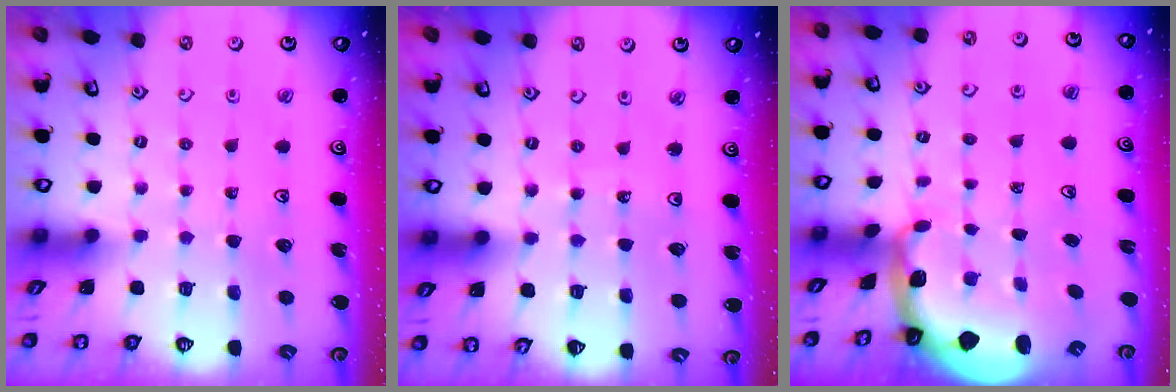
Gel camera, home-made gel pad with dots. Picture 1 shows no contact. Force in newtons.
{"total": 3.9, "press": 3.8, "slide": 0.4}
{"total": 1.9, "press": 1.8, "slide": 0.5}